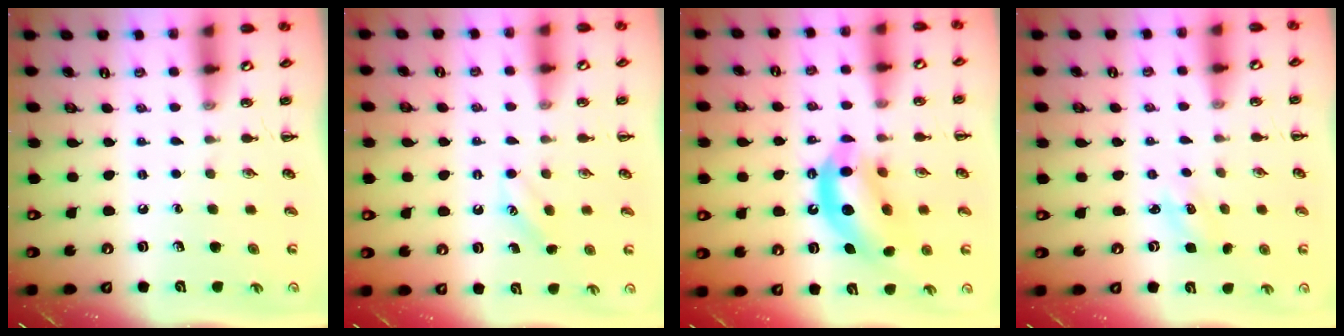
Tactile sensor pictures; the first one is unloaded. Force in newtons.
{"total": 3.0, "press": 2.9, "slide": 0.7}
{"total": 13.4, "press": 12.9, "slide": 3.7}
{"total": 1.6, "press": 1.5, "slide": 0.5}